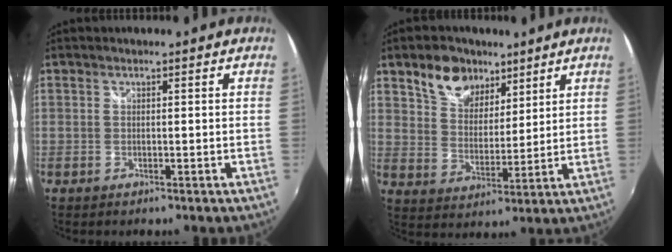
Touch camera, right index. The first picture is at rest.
{"total": 10.1, "force": [6.7, 6.3, 4.2], "torque": [-0.078, 0.022, 0.123]}